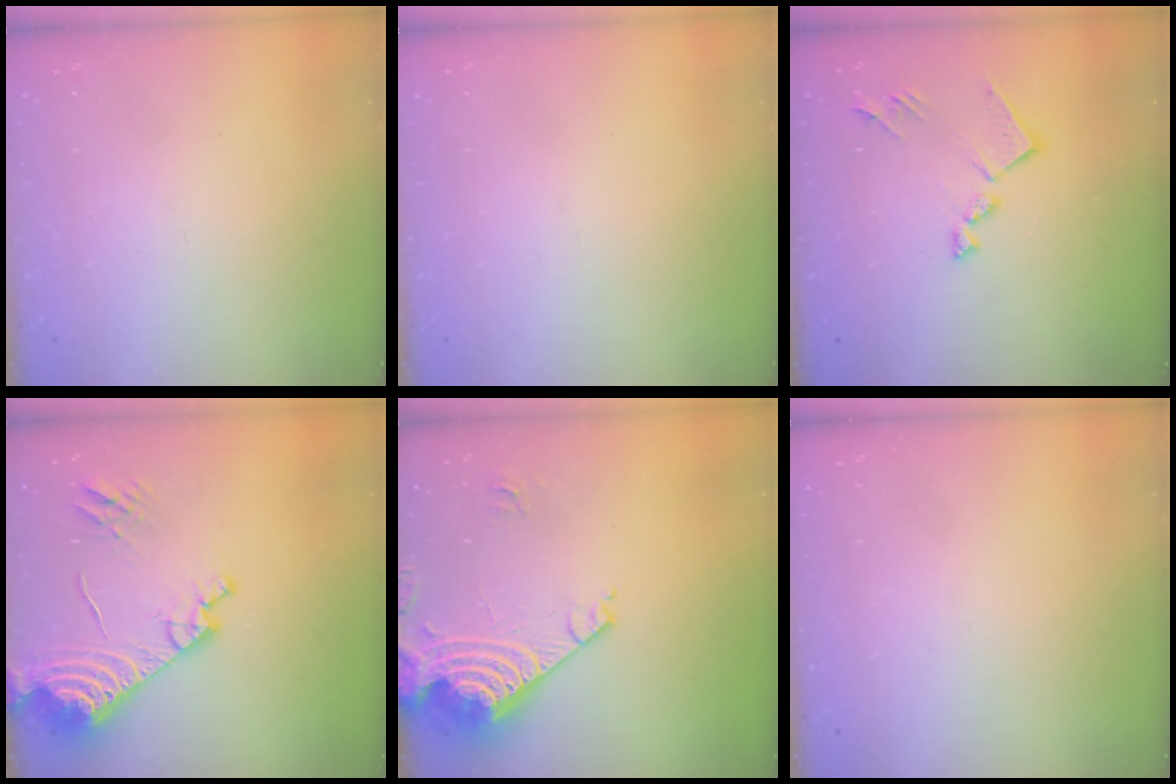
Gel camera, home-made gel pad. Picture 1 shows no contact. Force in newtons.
{"total": 0.0}
{"total": 14.1, "press": 14.0, "slide": 0.5}
{"total": 16.6, "press": 16.5, "slide": 1.8}
{"total": 14.9, "press": 14.7, "slide": 2.1}
{"total": 0.0}